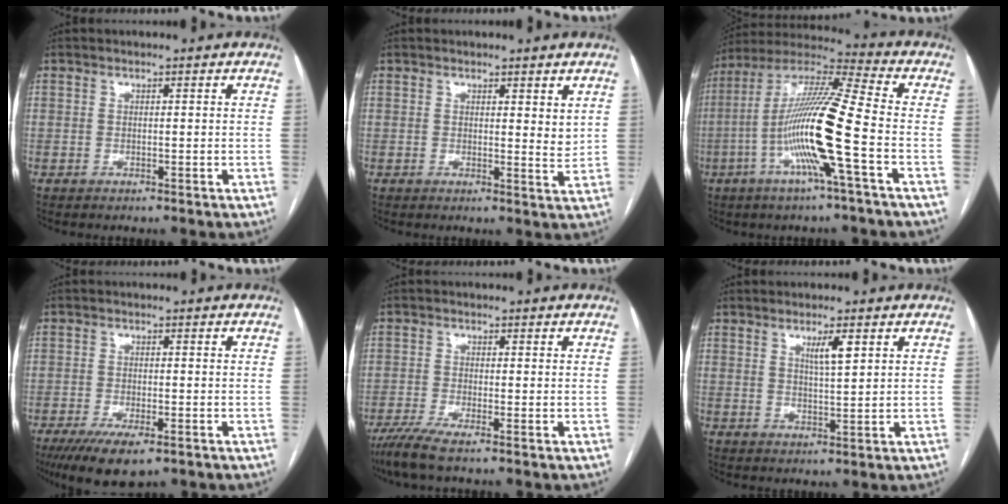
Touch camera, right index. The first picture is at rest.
{"total": 2.6, "force": [1.7, 0.8, 1.8], "torque": [-0.021, -0.015, 0.024]}
{"total": 16.7, "force": [-4.7, -0.6, 16.0], "torque": [-0.315, -0.001, -0.100]}
{"total": 8.2, "force": [-5.4, 2.4, 5.8], "torque": [-0.094, -0.017, -0.084]}
{"total": 4.5, "force": [-3.3, -0.1, 3.1], "torque": [-0.061, -0.013, -0.067]}
{"total": 3.5, "force": [1.8, 0.2, 3.0], "torque": [-0.052, -0.003, 0.032]}